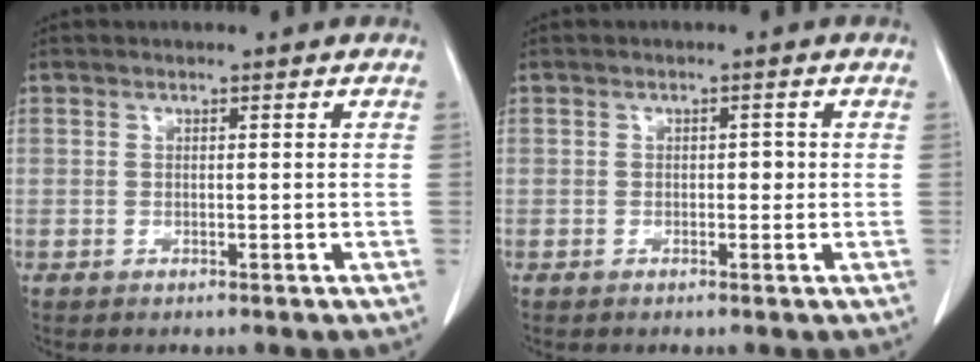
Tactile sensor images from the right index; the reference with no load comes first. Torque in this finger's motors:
{"motor_torque": [0.04, -0.02, 0.00, 0.01]}